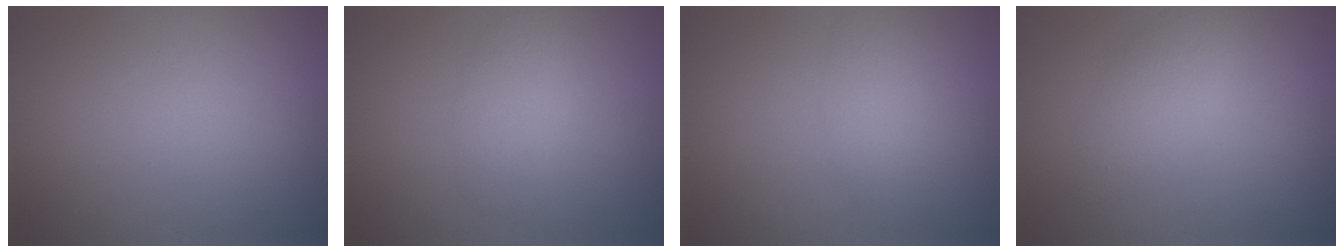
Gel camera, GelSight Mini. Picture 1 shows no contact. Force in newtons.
{"total": 1.5, "press": 1.5, "slide": 0.0}
{"total": 1.9, "press": 1.9, "slide": 0.1}
{"total": 2.4, "press": 2.4, "slide": 0.2}